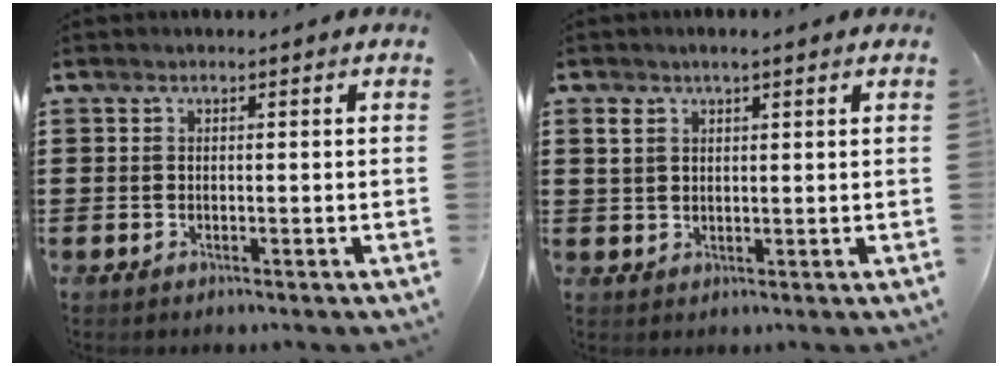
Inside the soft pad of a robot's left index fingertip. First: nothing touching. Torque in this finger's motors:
{"motor_torque": [1.11, -0.13, 0.21, 0.09]}